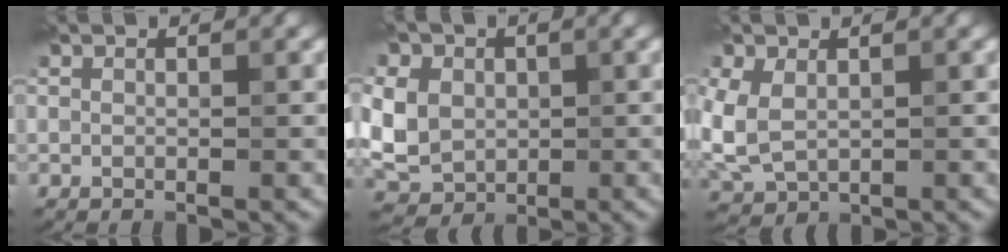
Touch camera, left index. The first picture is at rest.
{"total": 7.7, "force": [0.9, 6.3, 4.2], "torque": [-0.101, 0.017, -0.003]}
{"total": 5.4, "force": [0.3, 3.8, 3.9], "torque": [-0.104, -0.014, 0.014]}